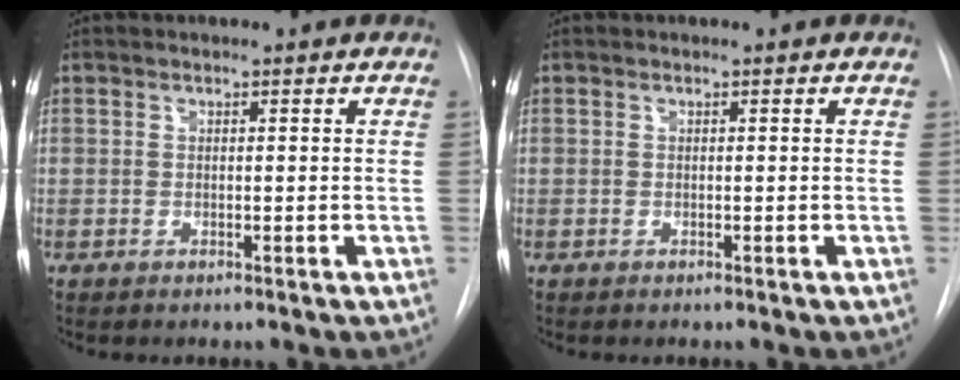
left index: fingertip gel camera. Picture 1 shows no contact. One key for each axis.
{"total": 0.0}